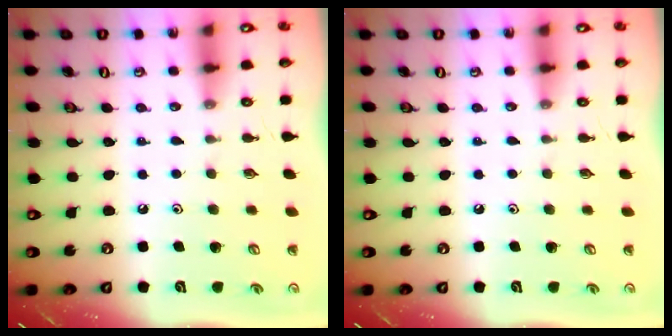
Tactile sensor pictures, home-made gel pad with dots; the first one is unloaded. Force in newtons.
{"total": 0.0}